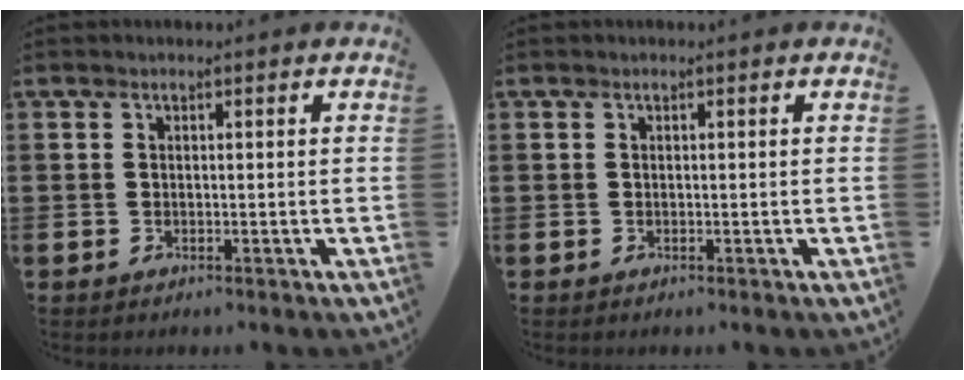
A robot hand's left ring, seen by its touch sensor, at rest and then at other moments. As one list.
[{"total": 0.0}]